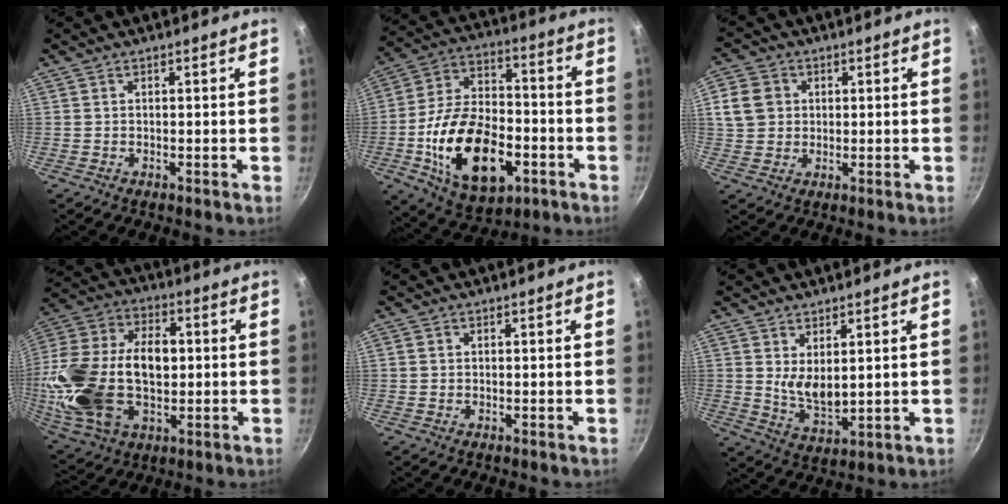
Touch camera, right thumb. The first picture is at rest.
{"total": 22.0, "force": [-6.7, 13.1, 16.4], "torque": [-0.269, 0.035, -0.106]}
{"total": 7.8, "force": [1.6, 6.8, 3.5], "torque": [-0.042, 0.000, 0.022]}
{"total": 26.4, "force": [-0.8, 16.9, 20.2], "torque": [-0.390, 0.025, -0.009]}
{"total": 0.6, "force": [0.1, 0.6, 0.2], "torque": [-0.002, 0.003, 0.000]}
{"total": 6.0, "force": [2.1, 2.9, 4.8], "torque": [-0.071, -0.032, 0.049]}